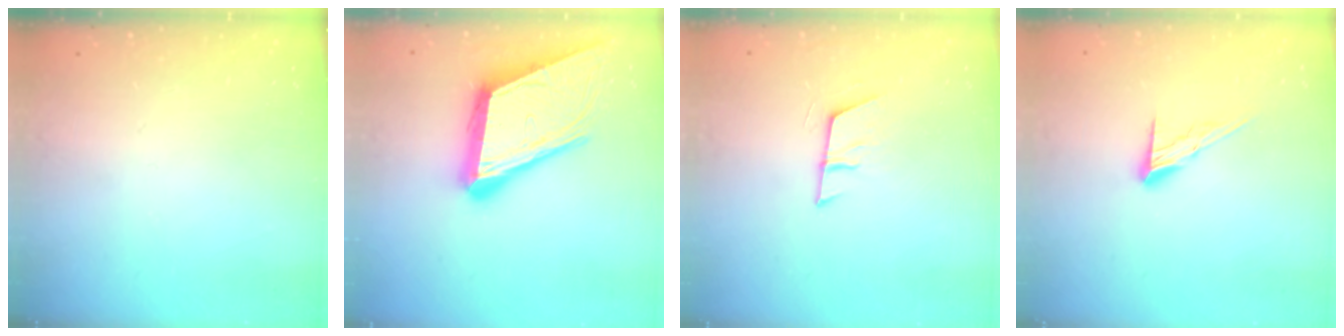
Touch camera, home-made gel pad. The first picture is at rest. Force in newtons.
{"total": 20.2, "press": 19.8, "slide": 3.9}
{"total": 6.6, "press": 6.6, "slide": 0.4}
{"total": 7.3, "press": 7.3, "slide": 0.3}